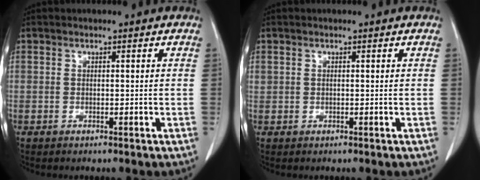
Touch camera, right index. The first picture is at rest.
{"total": 0.6, "force": [0.3, 0.5, 0.2], "torque": [-0.002, 0.009, 0.005]}